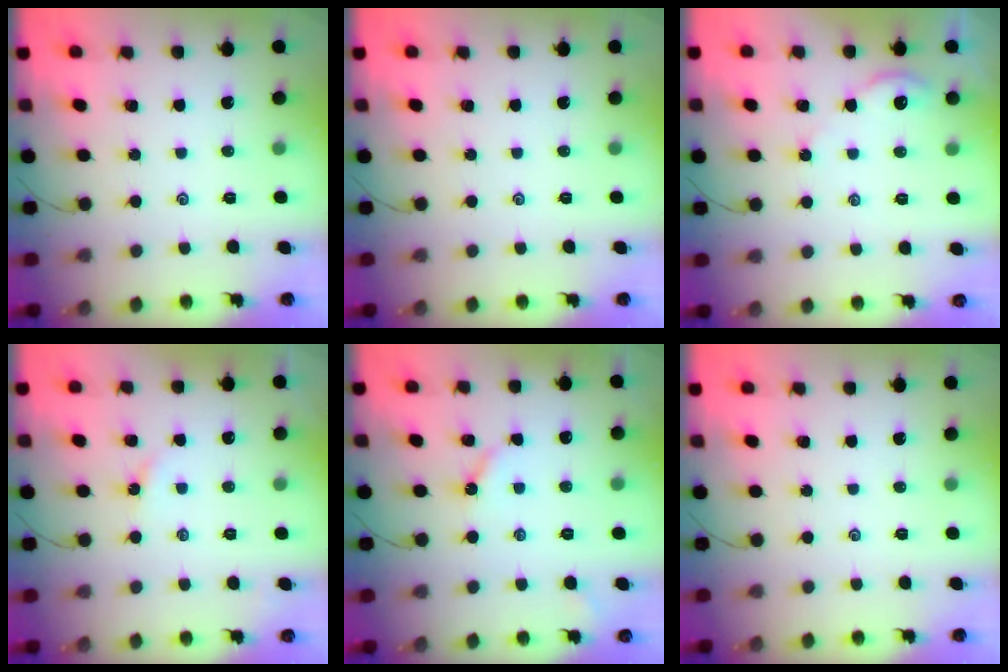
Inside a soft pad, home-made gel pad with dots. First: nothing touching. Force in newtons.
{"total": 0.0}
{"total": 4.8, "press": 4.8, "slide": 0.7}
{"total": 1.9, "press": 1.8, "slide": 0.3}
{"total": 4.2, "press": 4.1, "slide": 0.6}
{"total": 0.0}